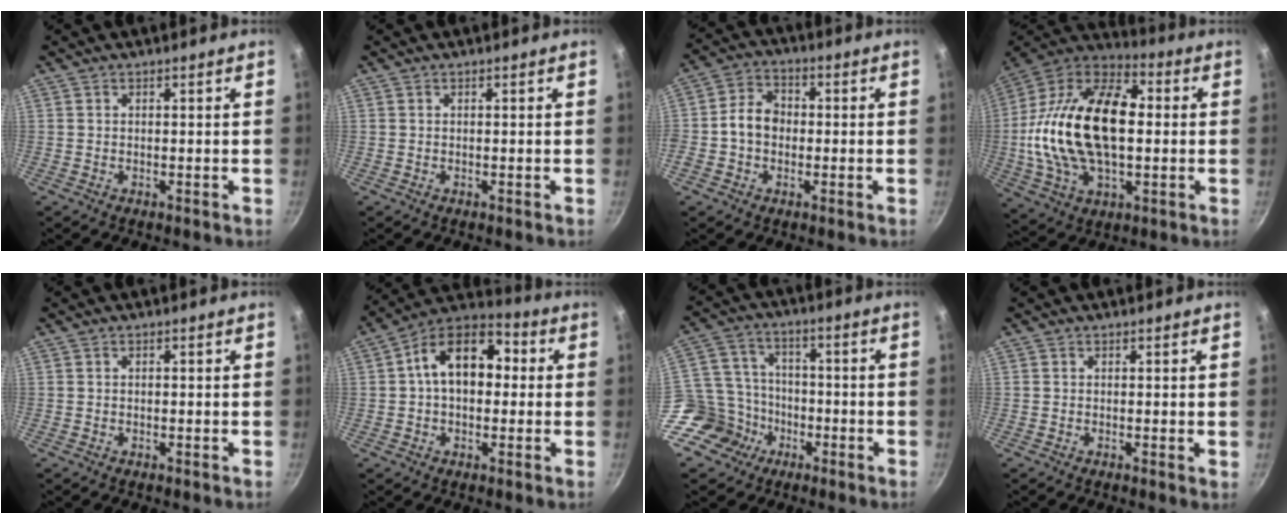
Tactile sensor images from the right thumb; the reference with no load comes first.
{"total": 0.0}
{"total": 6.7, "force": [-0.8, 5.4, 3.9], "torque": [-0.042, 0.021, -0.028]}
{"total": 27.6, "force": [0.4, 16.0, 22.5], "torque": [-0.414, 0.032, -0.003]}
{"total": 0.0}
{"total": 14.5, "force": [1.6, 9.7, 10.6], "torque": [-0.125, 0.037, 0.005]}
{"total": 11.6, "force": [-5.8, 9.5, 3.4], "torque": [-0.036, 0.054, -0.110]}
{"total": 0.6, "force": [0.1, 0.2, 0.5], "torque": [-0.008, -0.001, -0.001]}